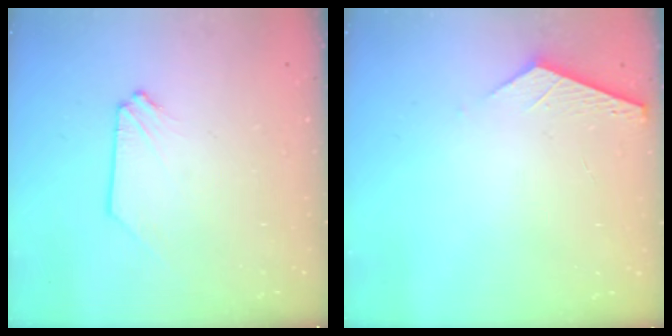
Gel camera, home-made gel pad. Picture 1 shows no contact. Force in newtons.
{"total": 5.1, "press": 5.1, "slide": 0.4}